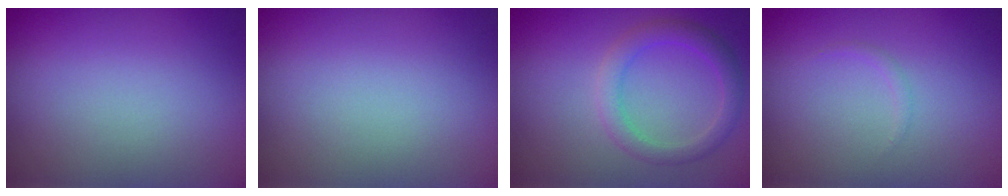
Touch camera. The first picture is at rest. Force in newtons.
{"total": 0.0}
{"total": 2.7, "press": 2.7, "slide": 0.2}
{"total": 0.5, "press": 0.5, "slide": 0.0}